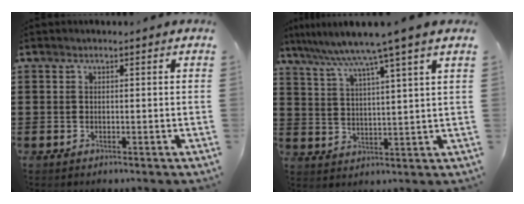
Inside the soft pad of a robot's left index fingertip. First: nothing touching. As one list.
[{"total": 6.8, "force": [5.3, -1.3, 4.1], "torque": [-0.099, -0.035, 0.084]}]